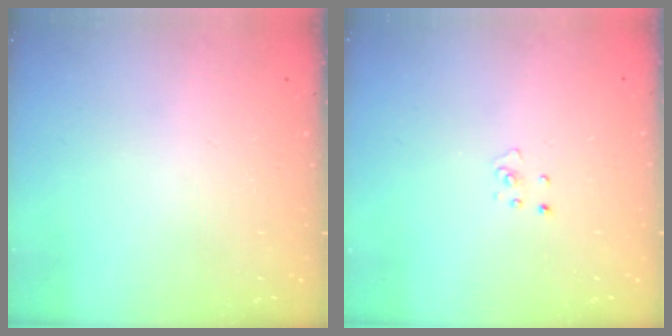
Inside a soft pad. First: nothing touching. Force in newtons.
{"total": 2.3, "press": 2.3, "slide": 0.2}